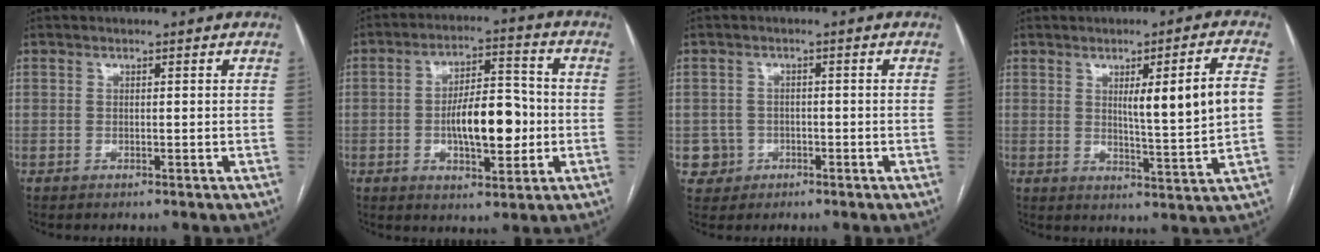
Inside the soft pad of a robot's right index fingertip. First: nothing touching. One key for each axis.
{"total": 10.7, "fx": -1.5, "fy": 4.0, "fz": 9.8, "tx": -0.167, "ty": 0.015, "tz": -0.021}
{"total": 3.3, "fx": -0.9, "fy": 3.1, "fz": -0.3, "tx": 0.014, "ty": 0.013, "tz": -0.014}
{"total": 9.5, "fx": 1.4, "fy": -0.2, "fz": 9.4, "tx": -0.145, "ty": -0.003, "tz": 0.025}